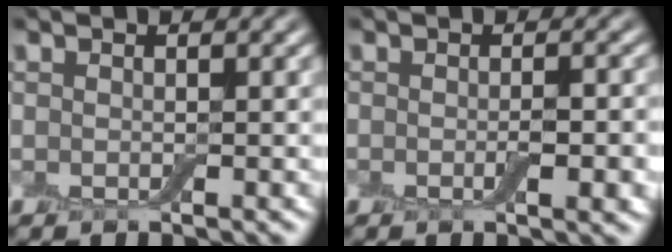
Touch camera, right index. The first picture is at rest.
{"total": 2.5, "force": [-0.6, 0.6, 2.3], "torque": [-0.036, -0.002, -0.010]}